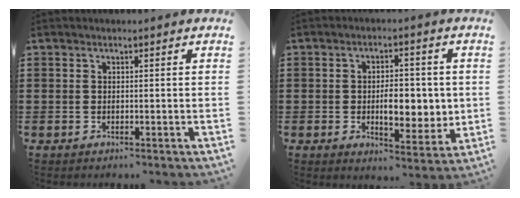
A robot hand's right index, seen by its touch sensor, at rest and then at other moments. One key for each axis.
{"total": 6.7, "fx": -0.2, "fy": 3.6, "fz": 5.6, "tx": -0.076, "ty": -0.004, "tz": -0.012}